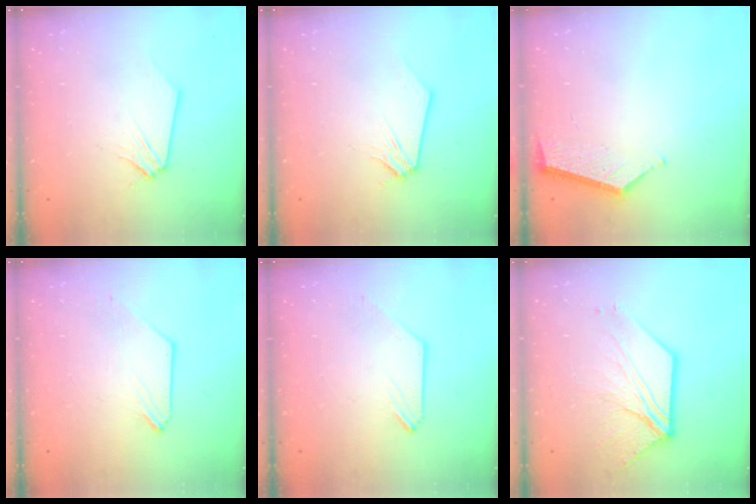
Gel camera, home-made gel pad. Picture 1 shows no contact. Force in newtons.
{"total": 0.0}
{"total": 5.5, "press": 5.5, "slide": 0.3}
{"total": 0.0}
{"total": 0.0}
{"total": 8.6, "press": 8.6, "slide": 0.8}